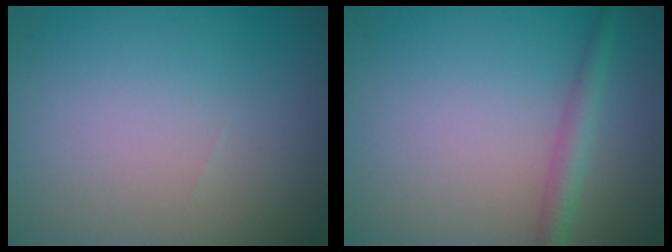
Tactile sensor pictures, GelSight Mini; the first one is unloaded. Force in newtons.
{"total": 2.0, "press": 2.0, "slide": 0.1}